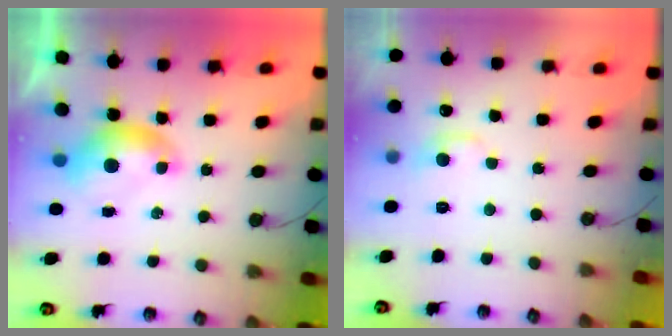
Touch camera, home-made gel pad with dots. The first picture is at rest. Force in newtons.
{"total": 0.8, "press": 0.2, "slide": 0.8}